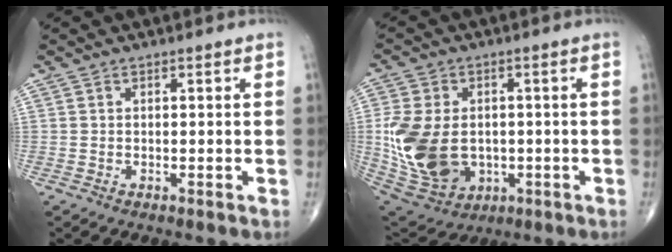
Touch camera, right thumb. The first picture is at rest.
{"total": 17.5, "force": [-1.2, 12.6, 12.1], "torque": [-0.244, -0.004, 0.006]}